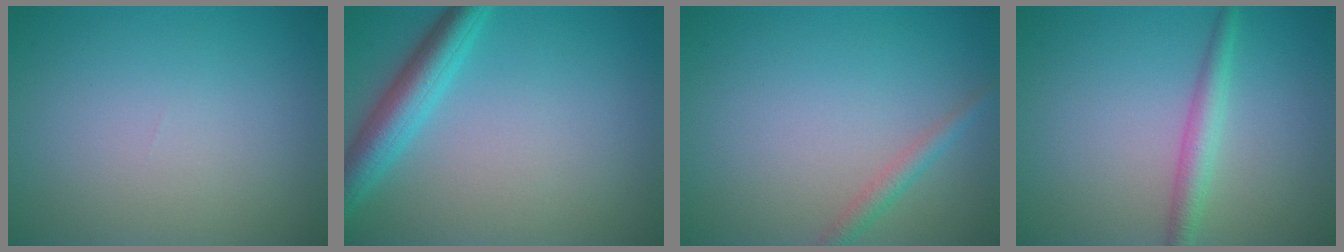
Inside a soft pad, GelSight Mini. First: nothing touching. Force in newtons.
{"total": 4.3, "press": 4.3, "slide": 0.3}
{"total": 1.6, "press": 1.6, "slide": 0.1}
{"total": 2.4, "press": 2.4, "slide": 0.0}